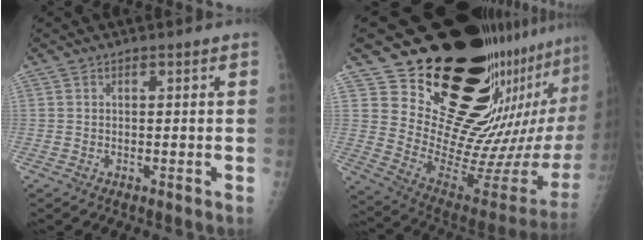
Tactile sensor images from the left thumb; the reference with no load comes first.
{"total": 29.9, "force": [20.3, 11.4, 18.7], "torque": [-0.251, -0.156, 0.303]}